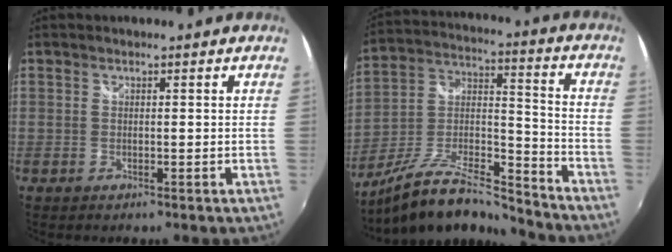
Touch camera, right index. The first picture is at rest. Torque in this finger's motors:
{"motor_torque": [0.95, -1.19, 0.15, 0.00]}